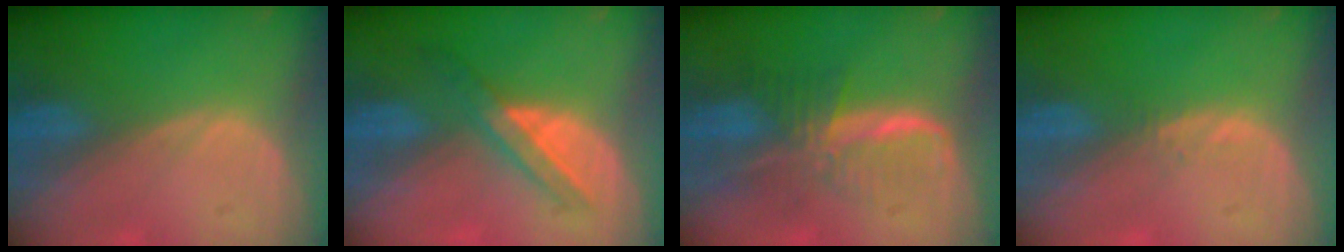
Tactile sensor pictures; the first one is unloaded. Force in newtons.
{"total": 6.0, "press": 5.3, "slide": 2.7}
{"total": 7.9, "press": 6.8, "slide": 3.9}
{"total": 0.7, "press": 0.7, "slide": 0.1}